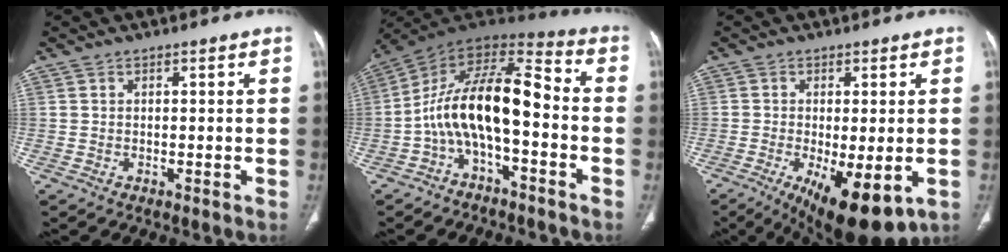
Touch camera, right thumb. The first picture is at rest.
{"total": 16.0, "force": [-3.6, 7.0, 14.0], "torque": [-0.232, 0.085, -0.070]}
{"total": 13.6, "force": [-4.9, 5.0, 11.7], "torque": [-0.170, -0.018, -0.061]}